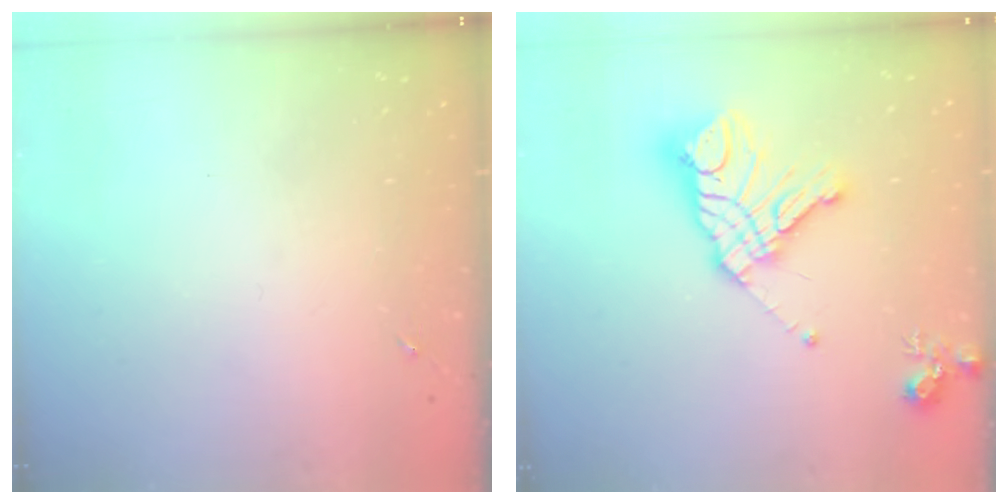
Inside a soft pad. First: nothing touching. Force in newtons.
{"total": 18.0, "press": 17.9, "slide": 1.9}